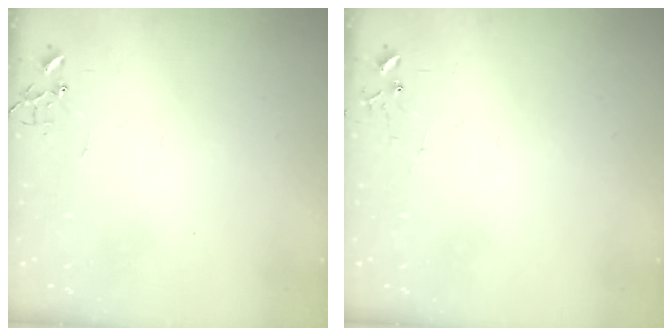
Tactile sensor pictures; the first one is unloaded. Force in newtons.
{"total": 6.9, "press": 6.9, "slide": 0.4}